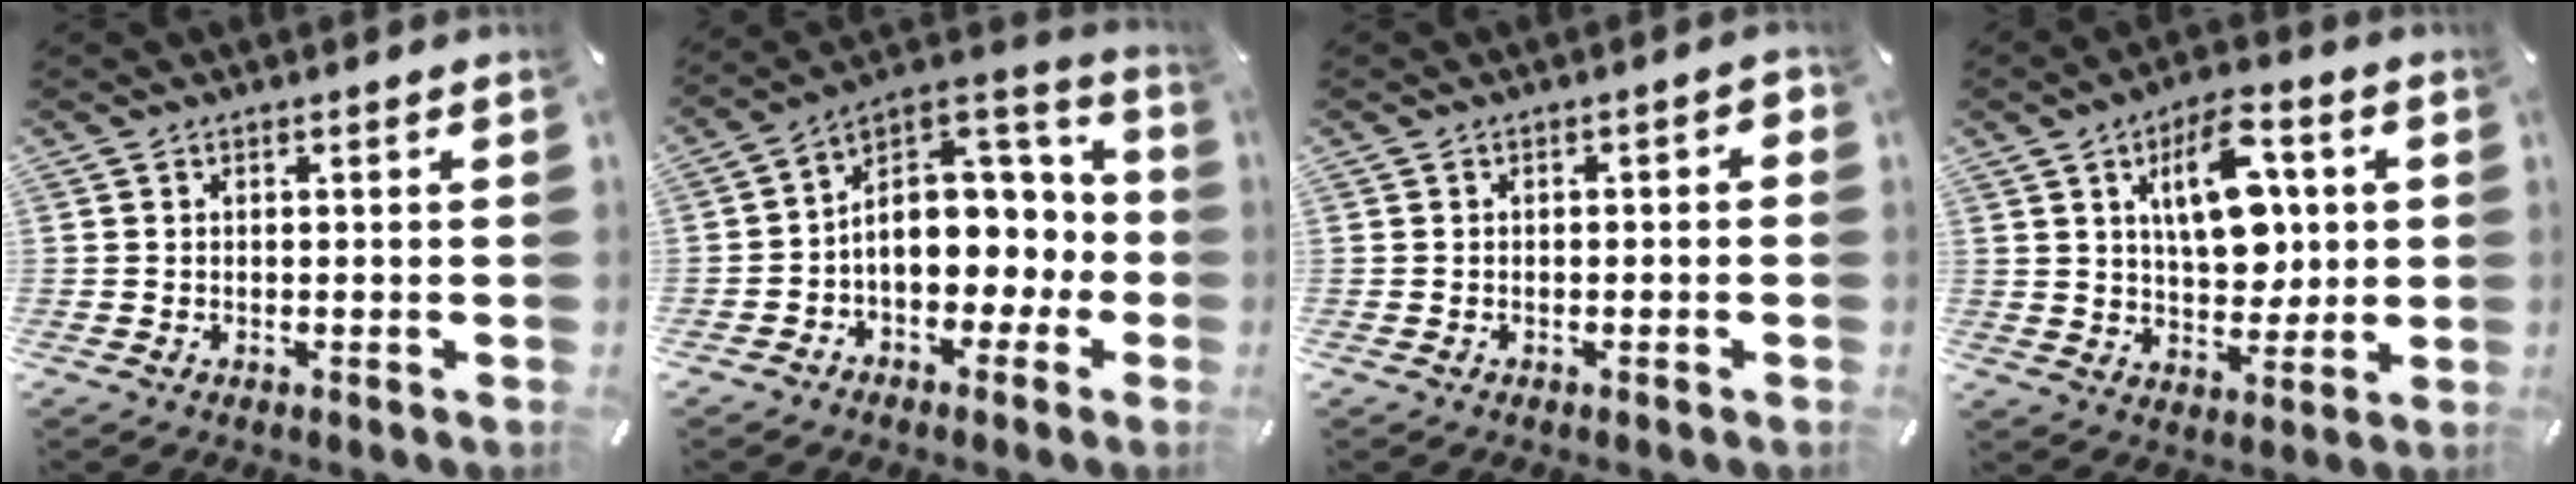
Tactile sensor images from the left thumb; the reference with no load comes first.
{"total": 14.1, "force": [0.5, 10.8, 9.1], "torque": [-0.125, -0.009, 0.014]}
{"total": 1.6, "force": [-0.8, 0.8, 1.1], "torque": [-0.020, 0.005, -0.016]}
{"total": 14.5, "force": [4.0, 8.4, 11.1], "torque": [-0.164, 0.001, 0.067]}